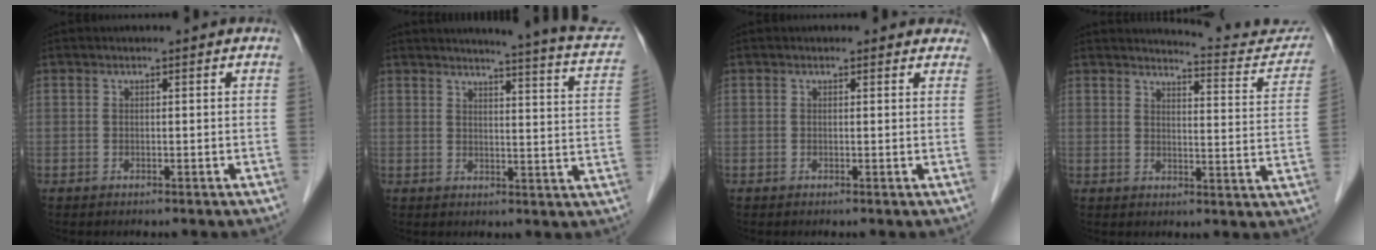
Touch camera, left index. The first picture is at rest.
{"total": 15.6, "force": [14.1, 0.5, 6.8], "torque": [-0.079, -0.056, 0.140]}
{"total": 2.7, "force": [2.3, 1.5, 0.3], "torque": [0.012, -0.004, 0.006]}
{"total": 12.0, "force": [11.8, 1.4, 1.7], "torque": [-0.001, -0.052, 0.118]}